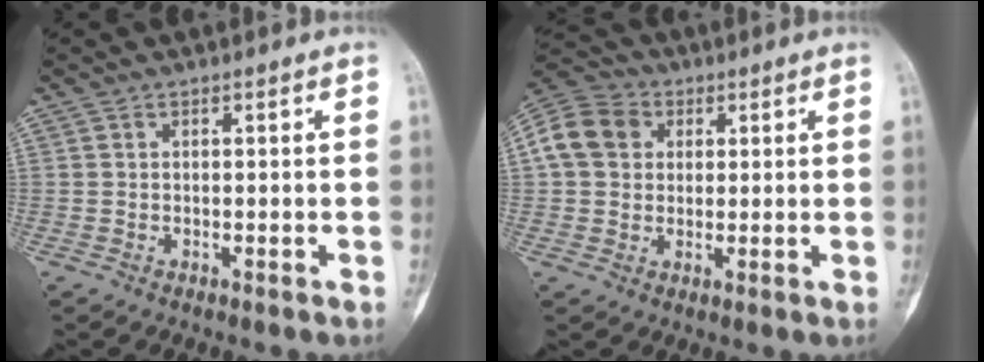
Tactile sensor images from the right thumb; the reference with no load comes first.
{"total": 10.5, "force": [2.4, 8.7, 5.4], "torque": [-0.093, 0.016, 0.033]}